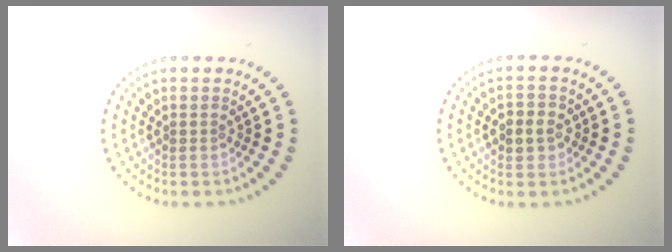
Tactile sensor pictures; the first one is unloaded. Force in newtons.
{"total": 2.4, "press": 2.4, "slide": 0.3}